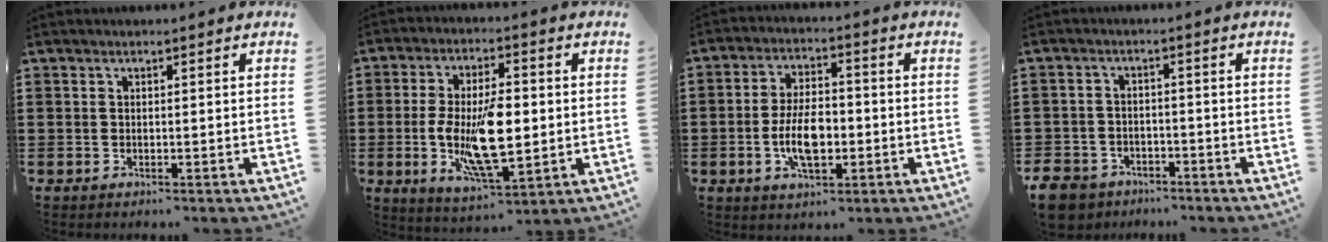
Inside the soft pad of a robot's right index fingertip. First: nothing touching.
{"total": 12.4, "force": [-1.0, 5.0, 11.3], "torque": [-0.227, -0.011, -0.019]}
{"total": 8.0, "force": [-1.8, 3.8, 6.8], "torque": [-0.136, 0.001, -0.039]}
{"total": 4.7, "force": [-4.4, 1.6, 0.5], "torque": [-0.038, 0.000, -0.097]}